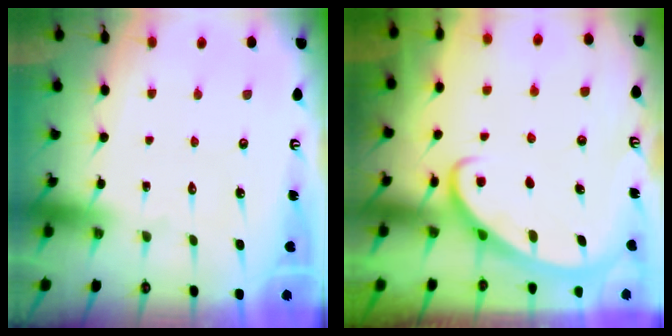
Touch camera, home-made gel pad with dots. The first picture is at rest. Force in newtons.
{"total": 3.0, "press": 3.0, "slide": 0.4}